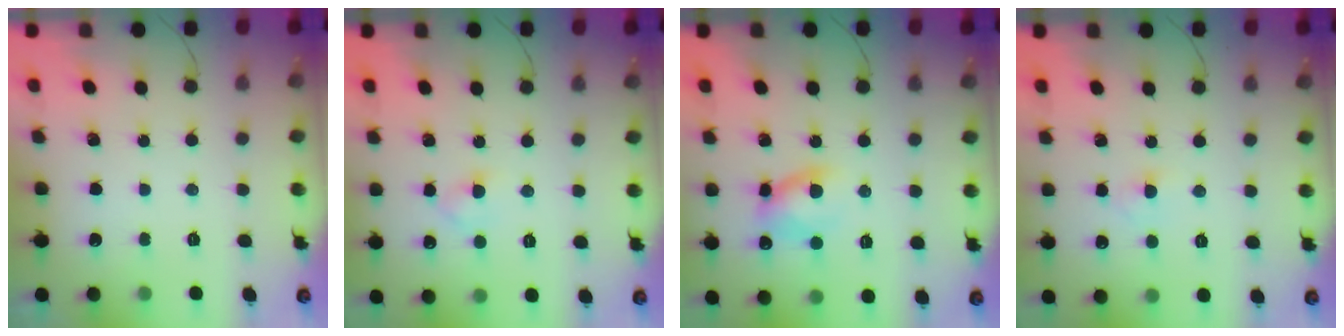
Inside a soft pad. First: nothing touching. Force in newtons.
{"total": 2.8, "press": 2.5, "slide": 1.2}
{"total": 7.9, "press": 7.9, "slide": 0.5}
{"total": 2.3, "press": 2.1, "slide": 1.0}